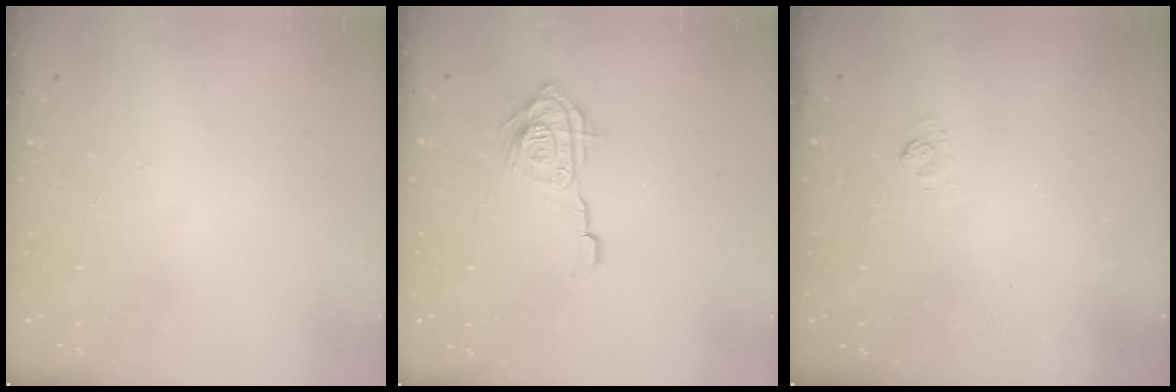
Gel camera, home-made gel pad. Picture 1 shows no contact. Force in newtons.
{"total": 11.7, "press": 11.7, "slide": 1.1}
{"total": 2.4, "press": 1.9, "slide": 1.4}